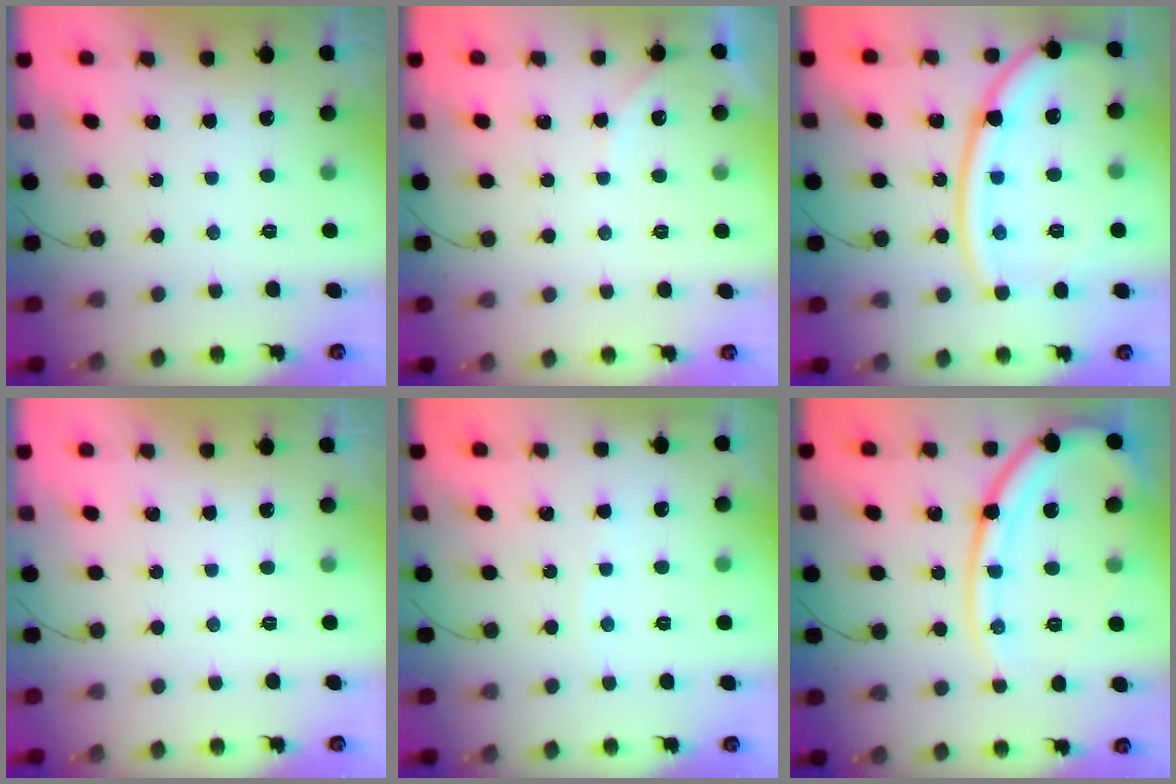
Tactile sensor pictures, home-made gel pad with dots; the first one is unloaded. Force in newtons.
{"total": 5.0, "press": 5.0, "slide": 0.7}
{"total": 18.3, "press": 18.2, "slide": 1.8}
{"total": 0.0}
{"total": 2.3, "press": 2.3, "slide": 0.3}
{"total": 16.9, "press": 16.8, "slide": 1.8}